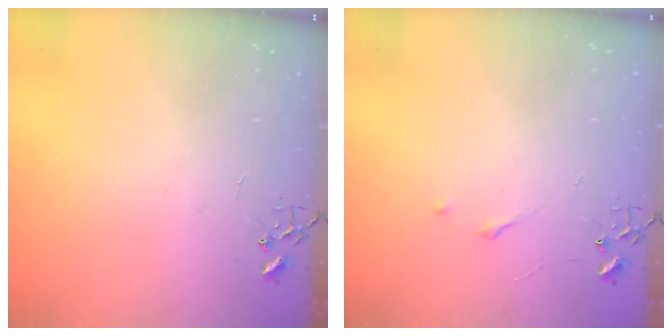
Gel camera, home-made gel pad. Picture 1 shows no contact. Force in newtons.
{"total": 2.7, "press": 2.7, "slide": 0.4}